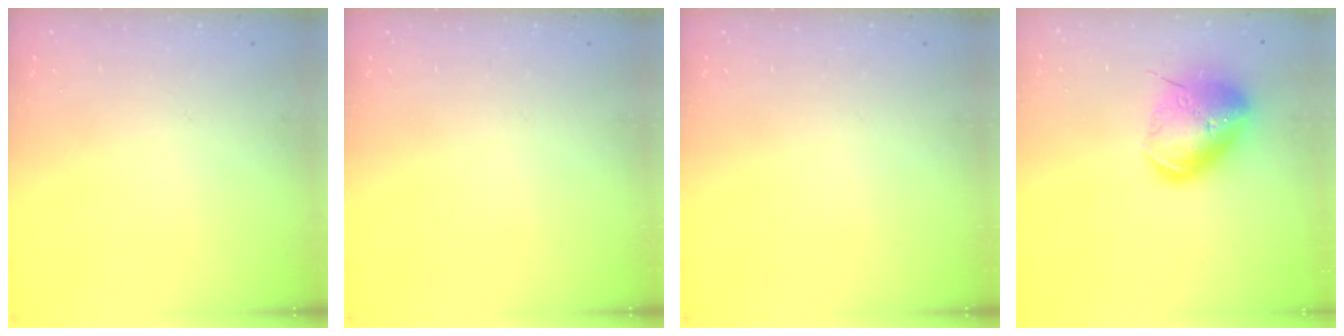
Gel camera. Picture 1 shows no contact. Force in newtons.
{"total": 0.0}
{"total": 0.0}
{"total": 16.1, "press": 15.8, "slide": 2.8}